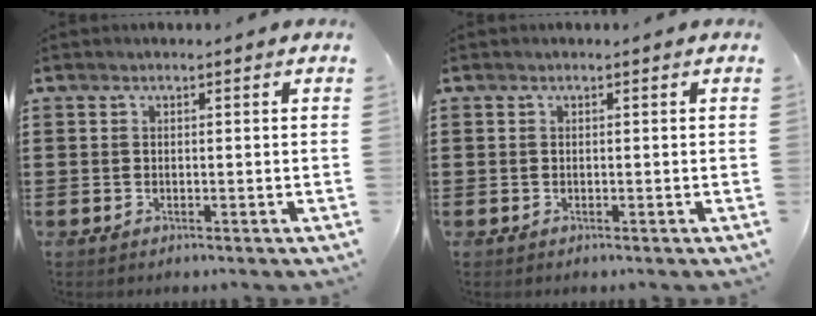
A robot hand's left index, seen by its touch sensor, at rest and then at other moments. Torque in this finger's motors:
{"motor_torque": [-0.02, 0.02, 0.00, 0.00]}